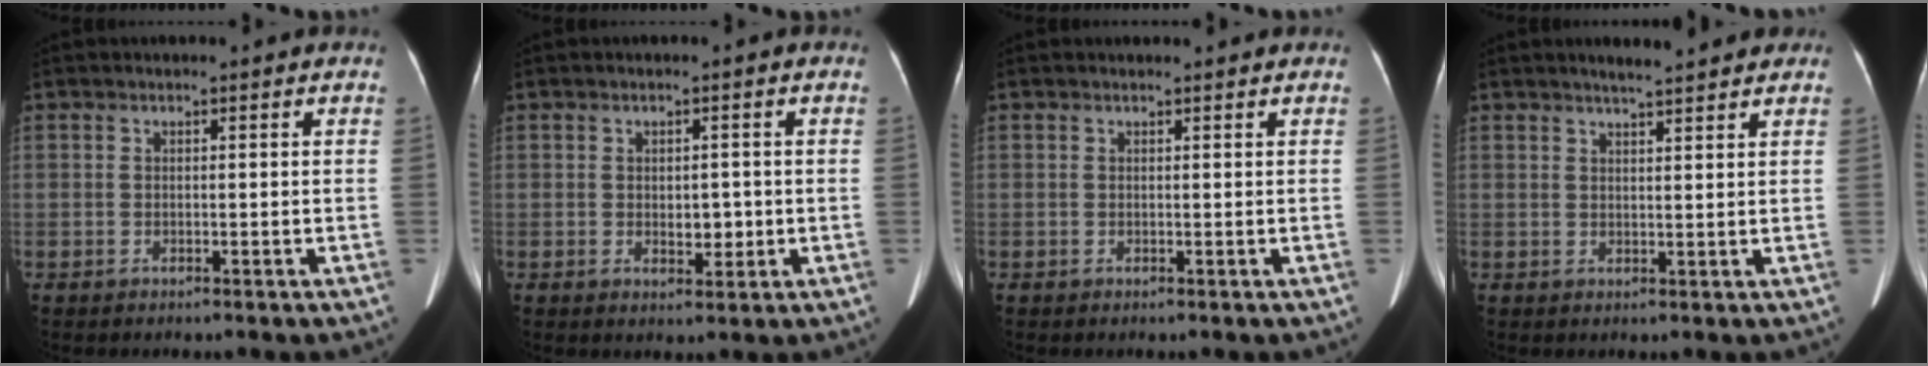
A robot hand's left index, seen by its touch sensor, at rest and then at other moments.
{"total": 2.9, "force": [-0.4, 1.7, 2.3], "torque": [-0.033, -0.003, -0.002]}
{"total": 1.0, "force": [1.0, 0.2, 0.1], "torque": [-0.012, 0.012, 0.012]}
{"total": 5.5, "force": [4.8, 0.5, 2.7], "torque": [-0.043, 0.013, 0.063]}